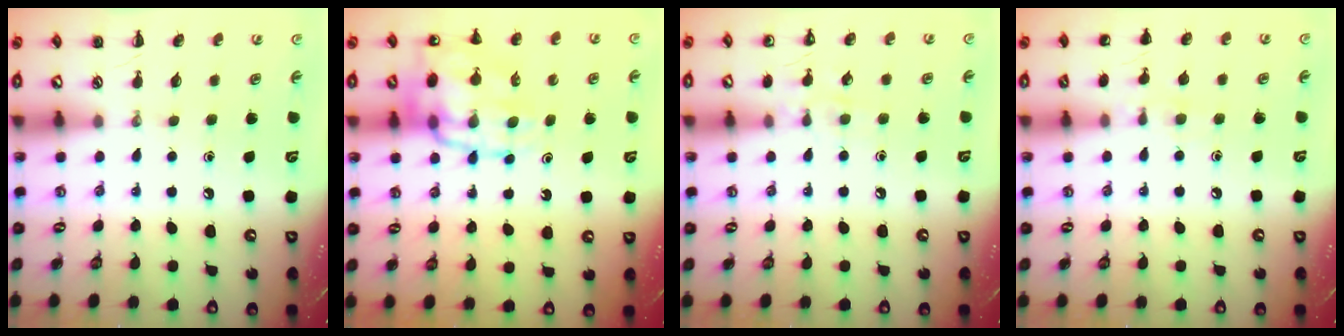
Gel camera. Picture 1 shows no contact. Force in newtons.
{"total": 19.8, "press": 19.4, "slide": 4.1}
{"total": 6.7, "press": 6.4, "slide": 1.7}
{"total": 6.9, "press": 6.6, "slide": 1.9}